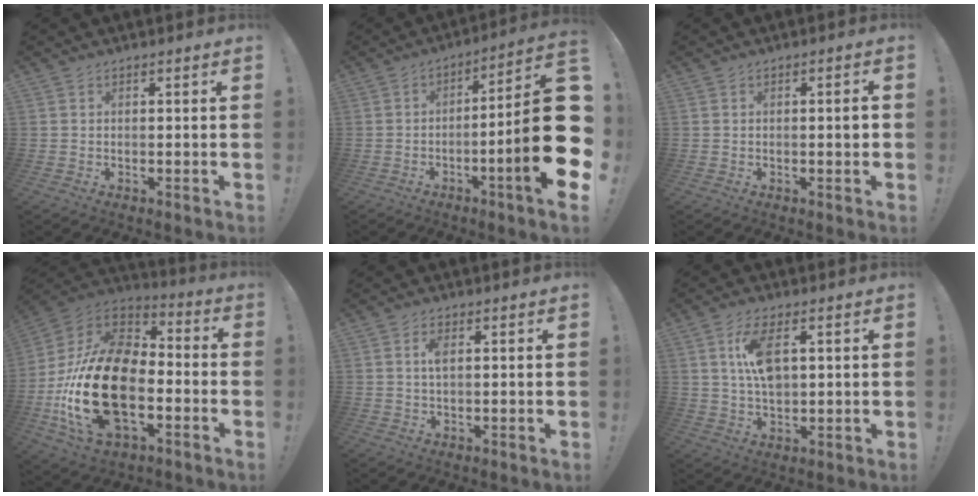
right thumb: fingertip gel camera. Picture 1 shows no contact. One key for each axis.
{"total": 22.5, "fx": -3.9, "fy": 2.7, "fz": 22.0, "tx": -0.329, "ty": 0.009, "tz": -0.063}
{"total": 2.2, "fx": -0.4, "fy": 0.2, "fz": 2.2, "tx": -0.027, "ty": 0.001, "tz": -0.011}
{"total": 27.8, "fx": -5.8, "fy": 16.8, "fz": 21.4, "tx": -0.431, "ty": 0.032, "tz": -0.086}
{"total": 2.9, "fx": 0.8, "fy": 1.1, "fz": 2.6, "tx": -0.050, "ty": 0.003, "tz": 0.011}
{"total": 9.7, "fx": 2.6, "fy": 4.4, "fz": 8.3, "tx": -0.151, "ty": -0.007, "tz": 0.044}